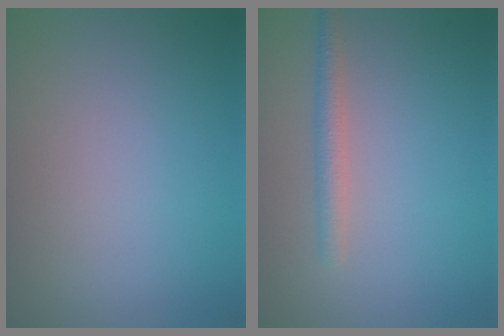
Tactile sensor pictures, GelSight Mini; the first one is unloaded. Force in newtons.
{"total": 1.8, "press": 1.8, "slide": 0.1}